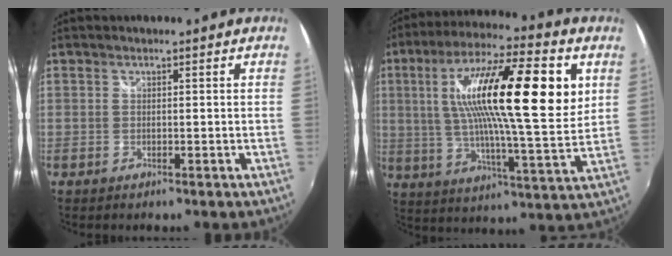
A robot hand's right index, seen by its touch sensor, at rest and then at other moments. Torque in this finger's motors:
{"motor_torque": [2.14, 0.00, 1.05, 0.21]}